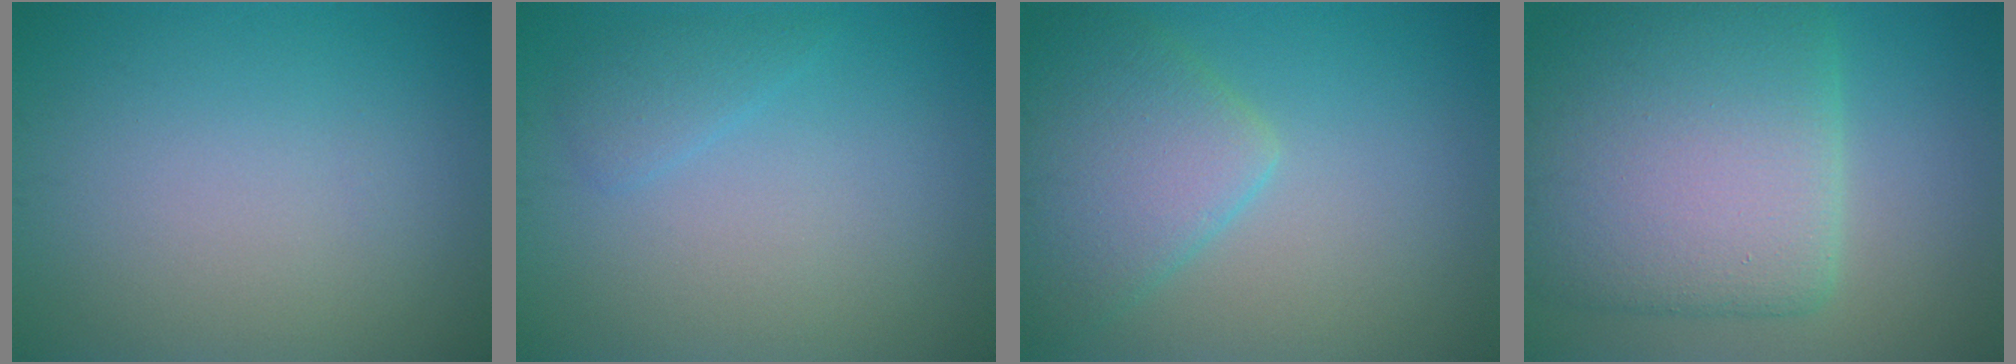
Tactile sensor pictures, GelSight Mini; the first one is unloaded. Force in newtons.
{"total": 1.4, "press": 1.4, "slide": 0.1}
{"total": 5.4, "press": 5.4, "slide": 0.3}
{"total": 11.3, "press": 11.3, "slide": 0.4}